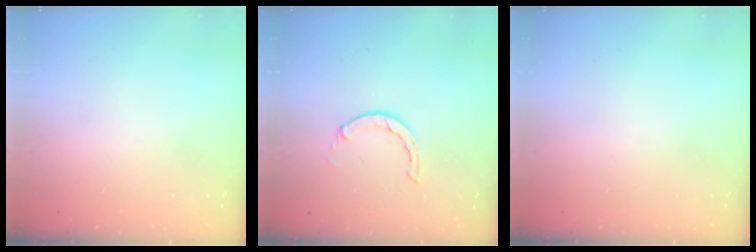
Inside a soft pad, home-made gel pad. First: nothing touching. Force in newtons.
{"total": 2.8, "press": 2.7, "slide": 0.4}
{"total": 0.0}